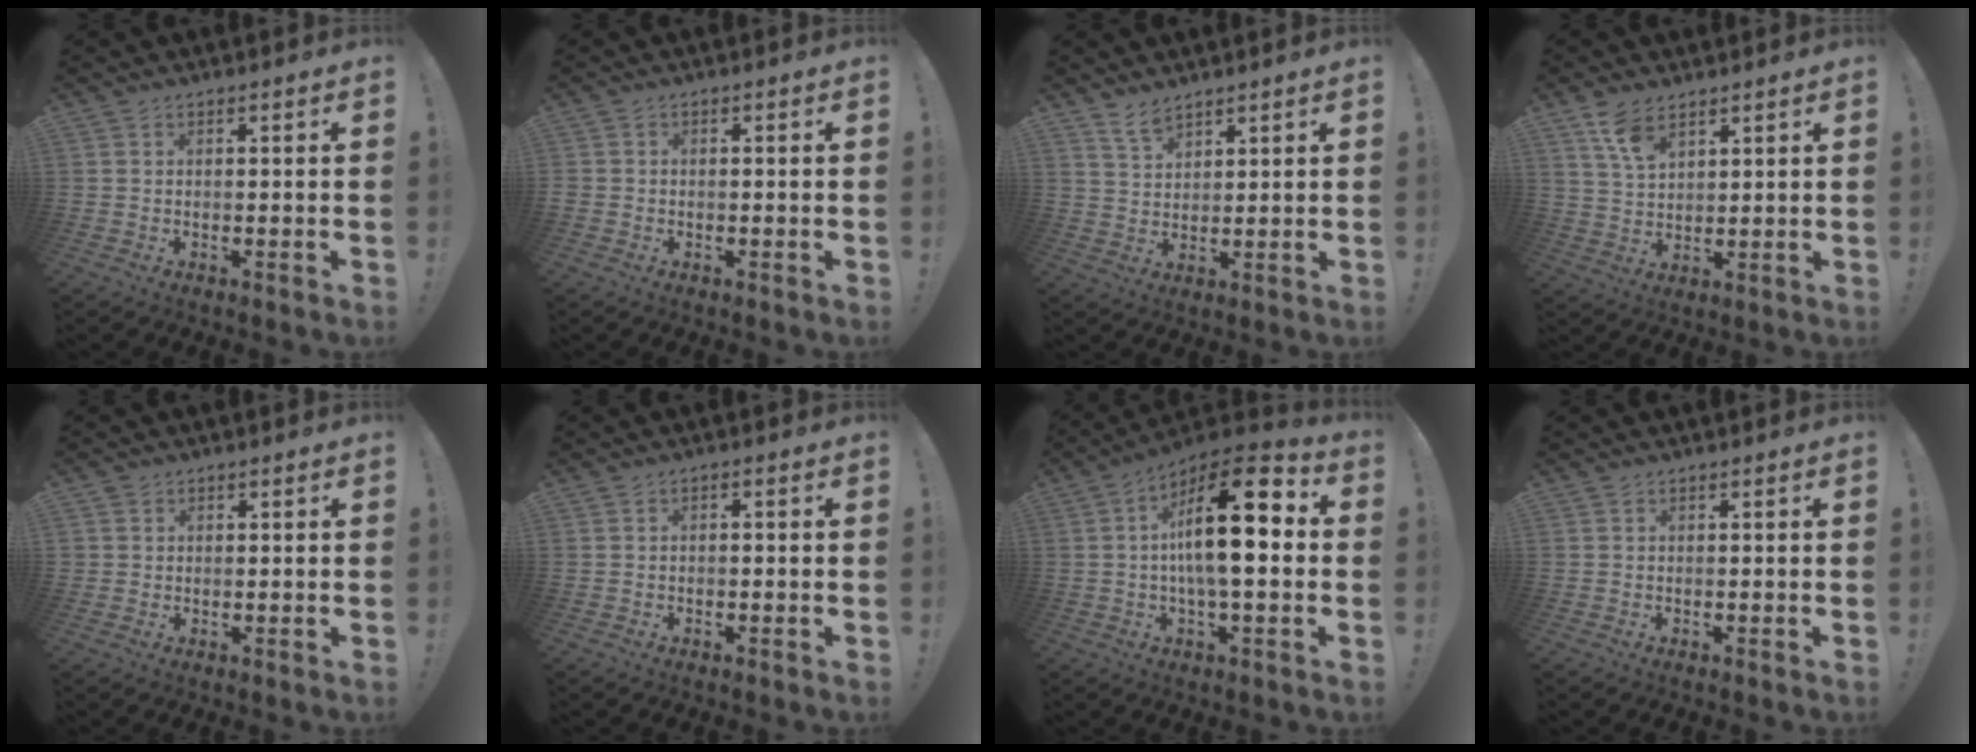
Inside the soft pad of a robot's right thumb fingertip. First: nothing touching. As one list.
[{"total": 1.2, "force": [-0.9, 0.6, 0.4], "torque": [-0.011, 0.005, -0.016]}, {"total": 4.8, "force": [4.1, 1.8, 1.8], "torque": [-0.035, -0.026, 0.076]}, {"total": 7.4, "force": [4.9, 3.5, 4.2], "torque": [-0.075, -0.025, 0.092]}, {"total": 1.4, "force": [0.5, 1.3, 0.2], "torque": [0.000, -0.001, 0.008]}, {"total": 1.2, "force": [-1.0, 0.3, 0.5], "torque": [-0.011, 0.004, -0.018]}, {"total": 18.8, "force": [1.7, 6.0, 17.7], "torque": [-0.293, -0.006, 0.019]}, {"total": 0.0}]